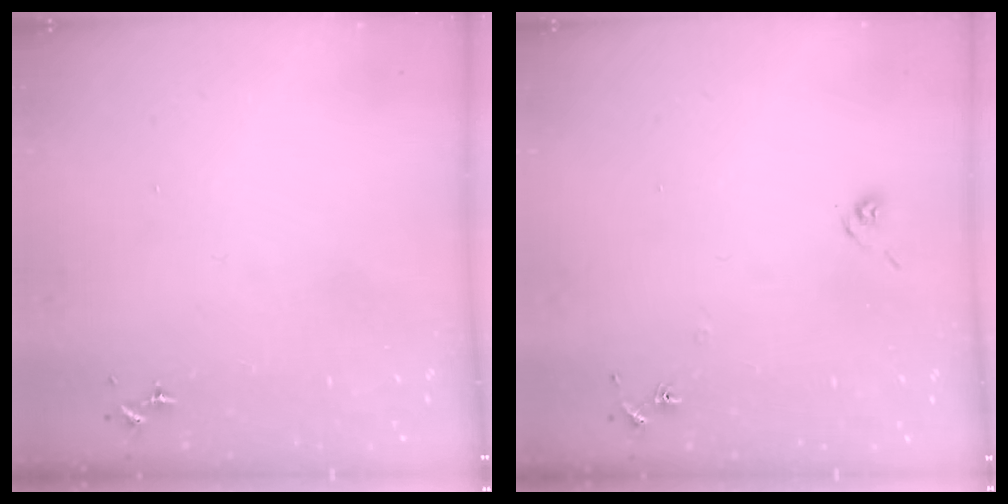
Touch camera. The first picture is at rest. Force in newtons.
{"total": 5.4, "press": 5.4, "slide": 0.5}